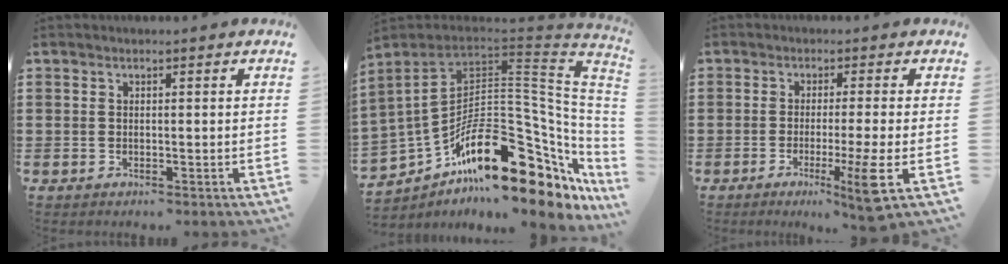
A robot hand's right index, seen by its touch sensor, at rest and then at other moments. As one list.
[{"total": 23.2, "force": [-11.6, 10.0, 17.5], "torque": [-0.299, 0.019, -0.199]}, {"total": 7.2, "force": [-2.6, -1.2, 6.6], "torque": [-0.111, -0.027, -0.044]}]